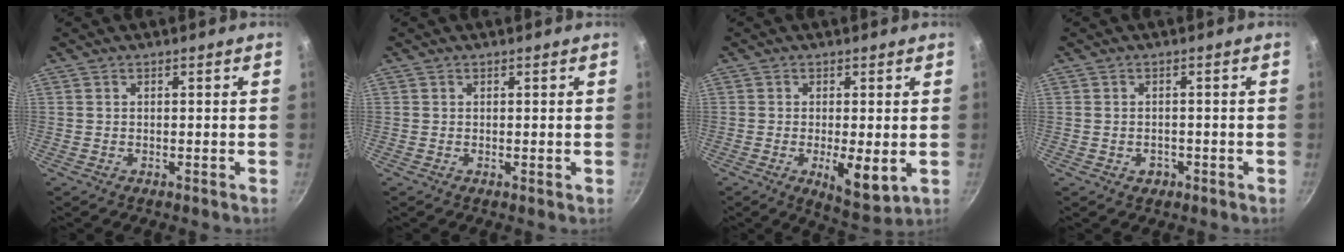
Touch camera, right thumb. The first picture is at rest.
{"total": 0.0}
{"total": 7.7, "force": [-1.3, 2.8, 7.1], "torque": [-0.101, -0.015, -0.010]}
{"total": 2.1, "force": [-0.9, 1.7, 0.9], "torque": [-0.010, 0.007, -0.007]}